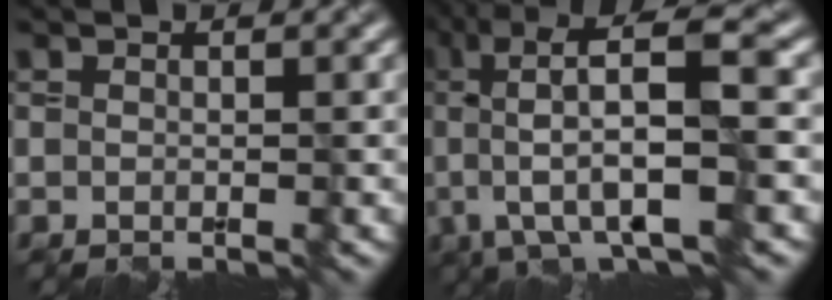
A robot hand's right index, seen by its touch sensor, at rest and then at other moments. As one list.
[{"total": 9.8, "force": [0.2, 2.7, 9.5], "torque": [-0.175, 0.009, 0.004]}]